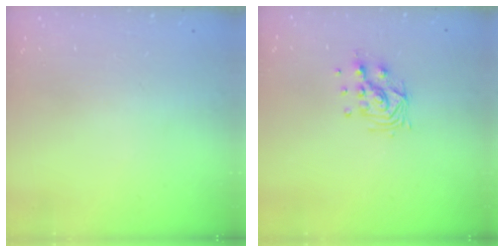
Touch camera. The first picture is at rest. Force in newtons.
{"total": 8.4, "press": 8.4, "slide": 0.3}